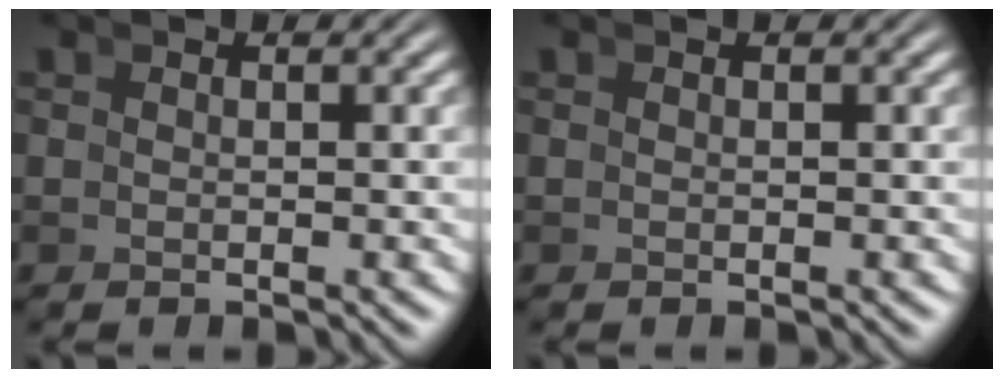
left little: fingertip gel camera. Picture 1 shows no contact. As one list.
[{"total": 0.0}]